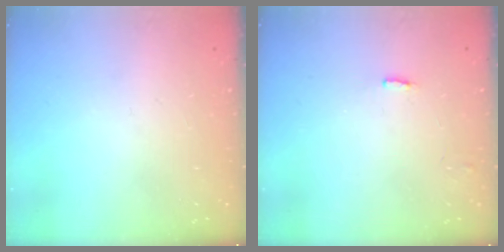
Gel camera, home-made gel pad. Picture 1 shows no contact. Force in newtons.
{"total": 1.3, "press": 1.3, "slide": 0.2}